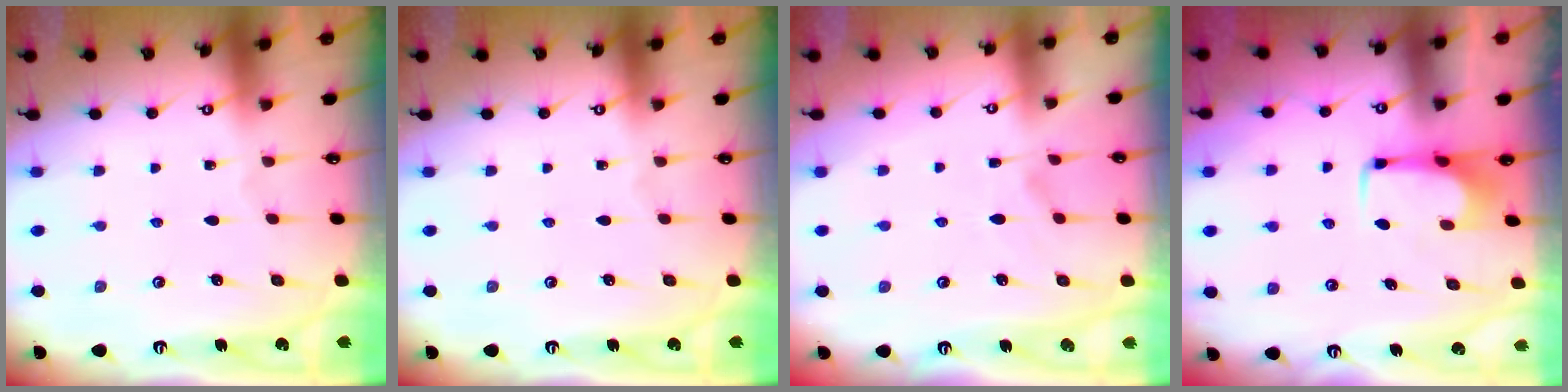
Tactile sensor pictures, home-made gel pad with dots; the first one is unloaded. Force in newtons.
{"total": 0.0}
{"total": 4.3, "press": 4.1, "slide": 1.3}
{"total": 1.5, "press": 1.5, "slide": 0.5}